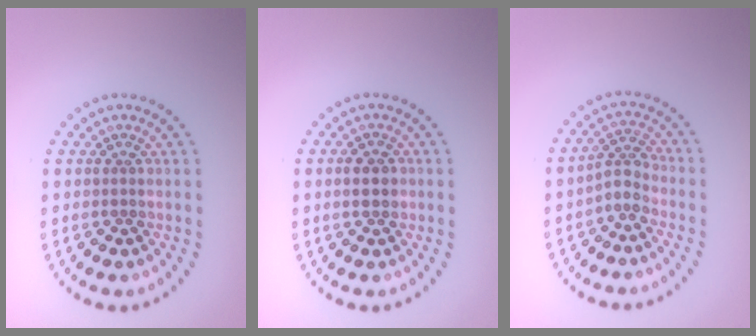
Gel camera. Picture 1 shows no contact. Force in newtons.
{"total": 2.0, "press": 2.0, "slide": 0.1}
{"total": 2.4, "press": 1.7, "slide": 1.7}